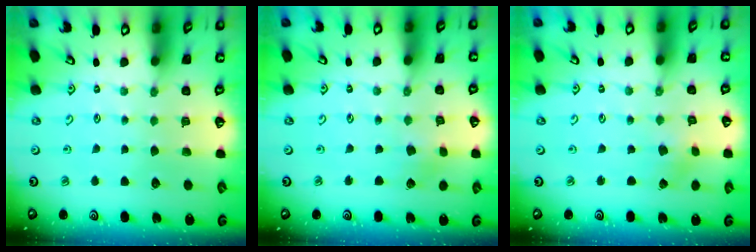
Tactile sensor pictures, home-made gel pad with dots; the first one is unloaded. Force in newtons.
{"total": 1.7, "press": 1.7, "slide": 0.3}
{"total": 1.2, "press": 1.2, "slide": 0.2}